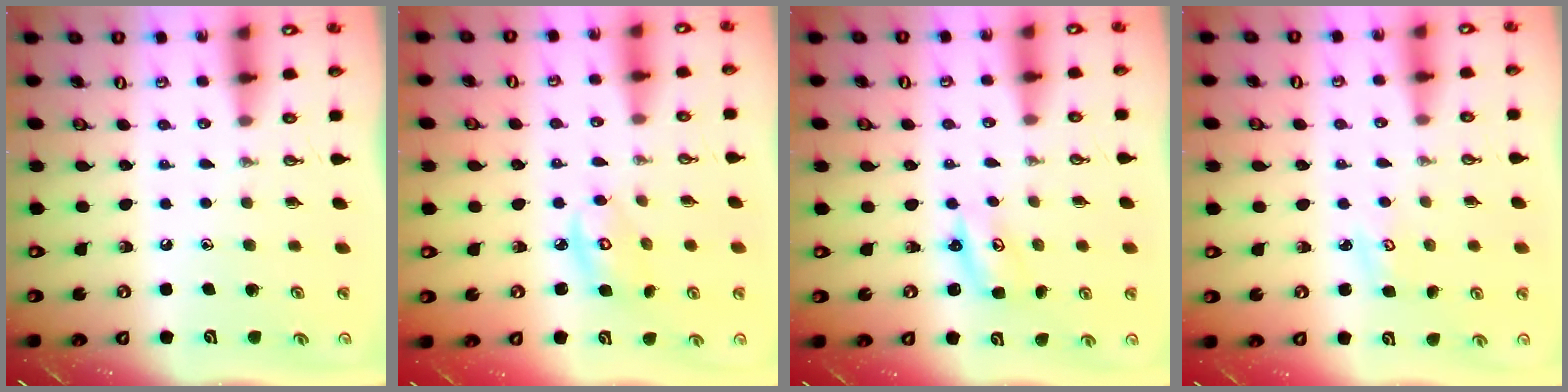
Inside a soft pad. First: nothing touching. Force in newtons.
{"total": 5.5, "press": 5.5, "slide": 0.2}
{"total": 2.6, "press": 2.6, "slide": 0.2}
{"total": 2.5, "press": 2.5, "slide": 0.4}